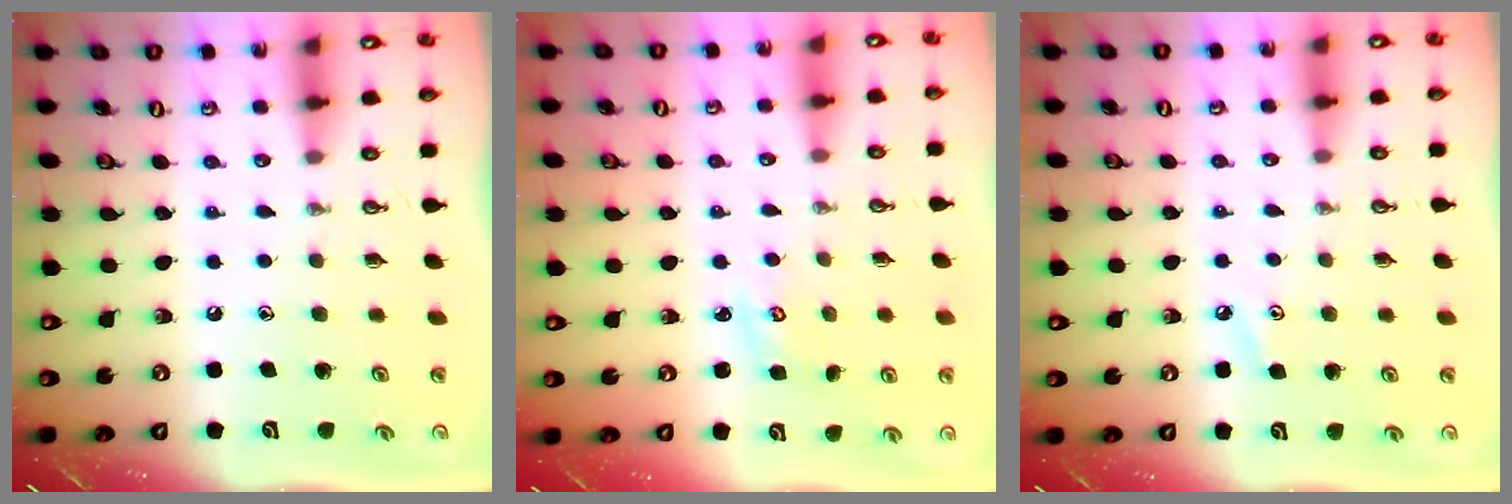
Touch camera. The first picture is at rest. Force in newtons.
{"total": 2.7, "press": 2.7, "slide": 0.3}
{"total": 3.6, "press": 3.6, "slide": 0.5}